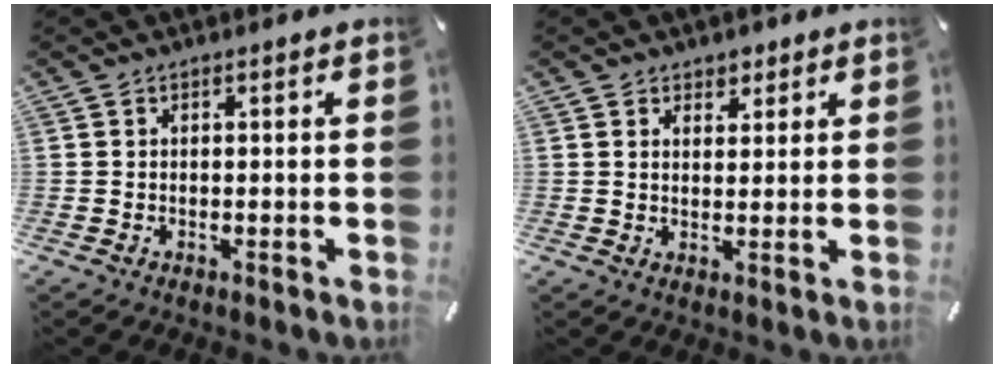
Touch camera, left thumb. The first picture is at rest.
{"total": 3.1, "force": [1.8, 2.5, 0.2], "torque": [0.012, -0.003, 0.027]}